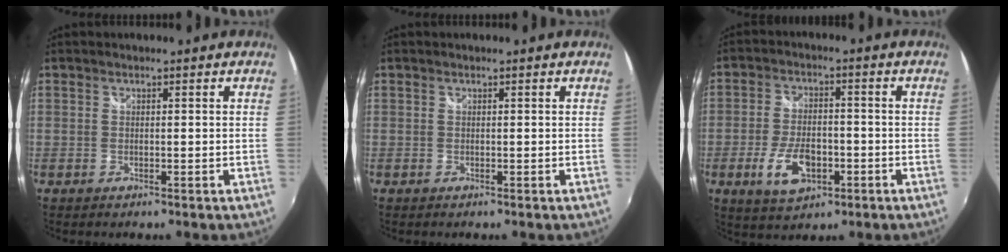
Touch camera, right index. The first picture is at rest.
{"total": 0.0}
{"total": 9.3, "force": [-3.4, 4.9, 7.1], "torque": [-0.147, -0.006, -0.054]}